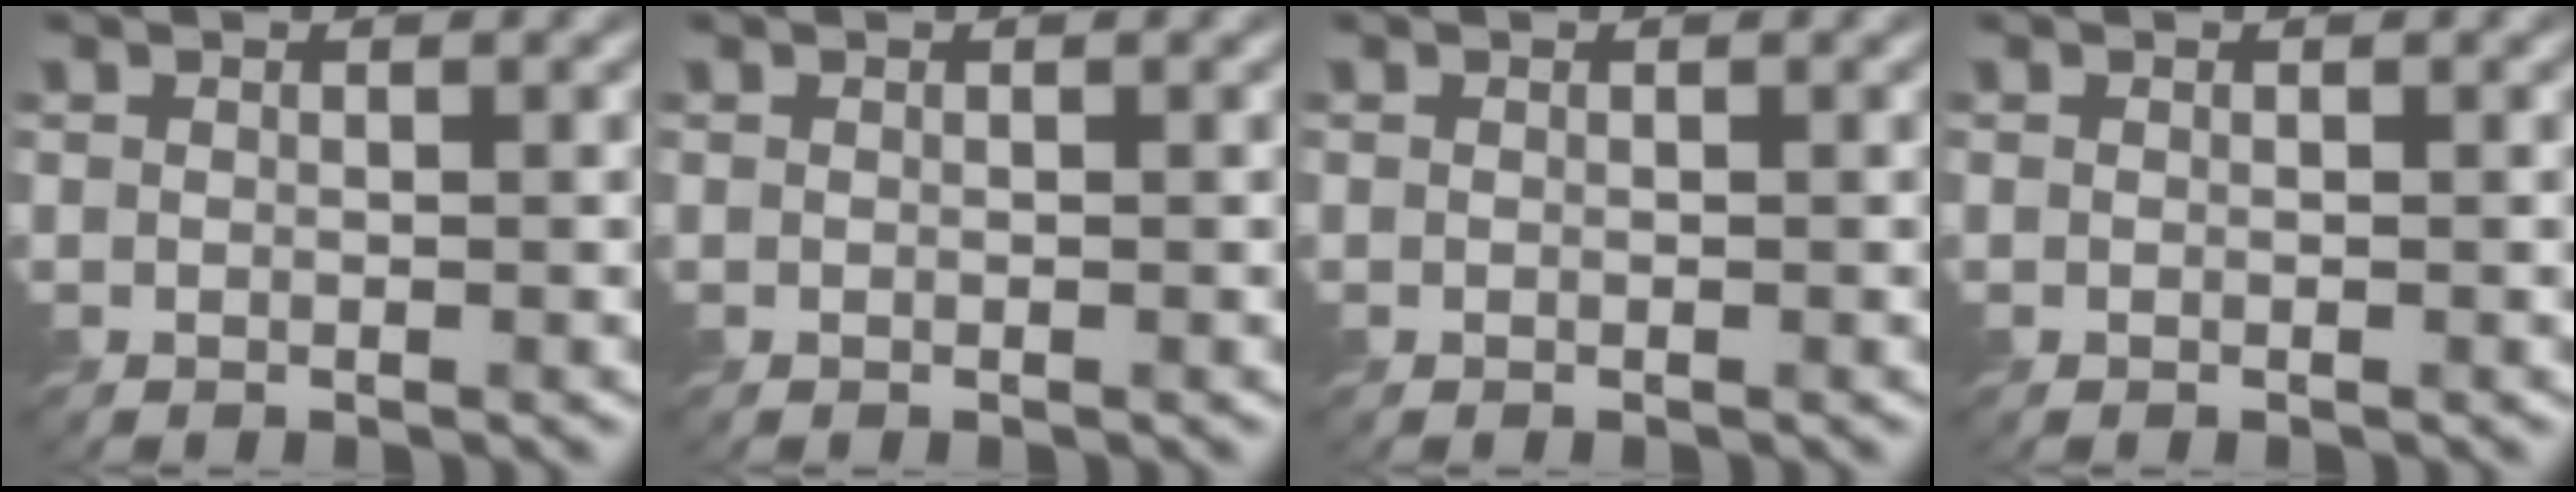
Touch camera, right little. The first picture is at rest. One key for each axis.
{"total": 0.0}
{"total": 0.0}
{"total": 0.0}